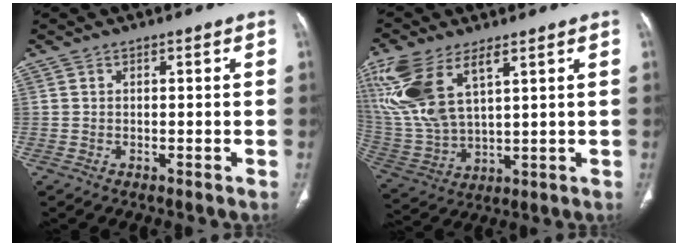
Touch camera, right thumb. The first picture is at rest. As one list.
[{"total": 16.6, "force": [7.9, 7.5, 12.5], "torque": [-0.283, -0.017, 0.170]}]